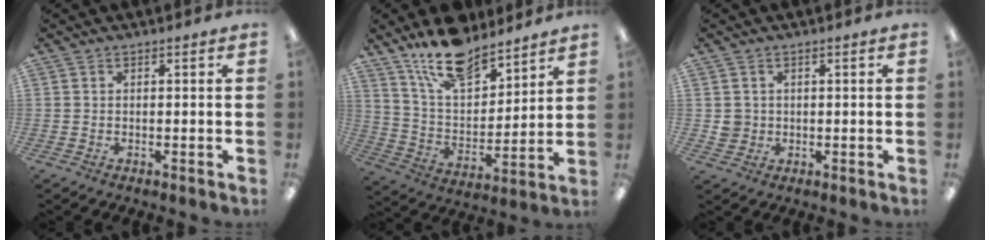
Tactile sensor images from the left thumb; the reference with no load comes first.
{"total": 16.5, "force": [13.2, 6.9, 7.1], "torque": [-0.127, -0.078, 0.239]}
{"total": 3.0, "force": [0.5, 2.9, 0.5], "torque": [-0.006, 0.001, 0.008]}